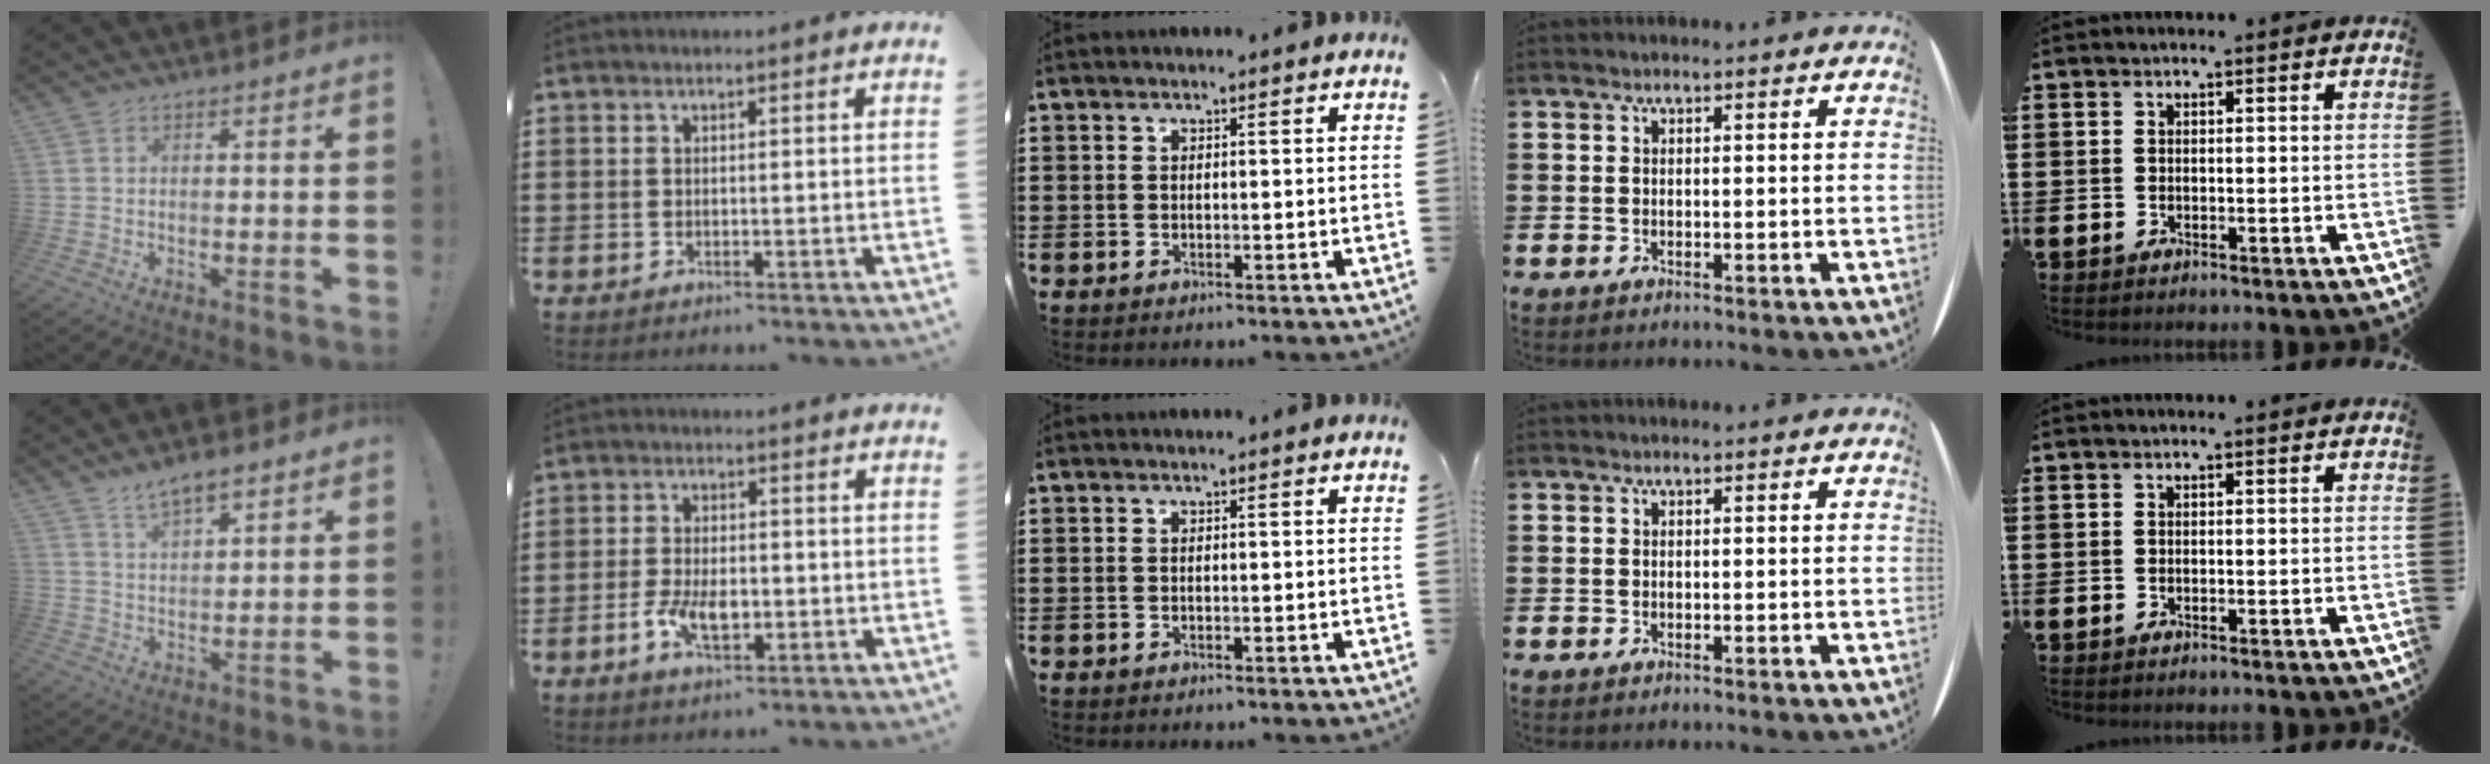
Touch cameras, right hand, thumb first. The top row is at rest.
{"thumb": {"total": 6.1, "force": [4.8, 2.1, 3.3], "torque": [-0.055, -0.025, 0.086]}, "index": {"total": 5.6, "force": [-1.5, 2.9, 4.5], "torque": [-0.090, 0.004, -0.027]}}